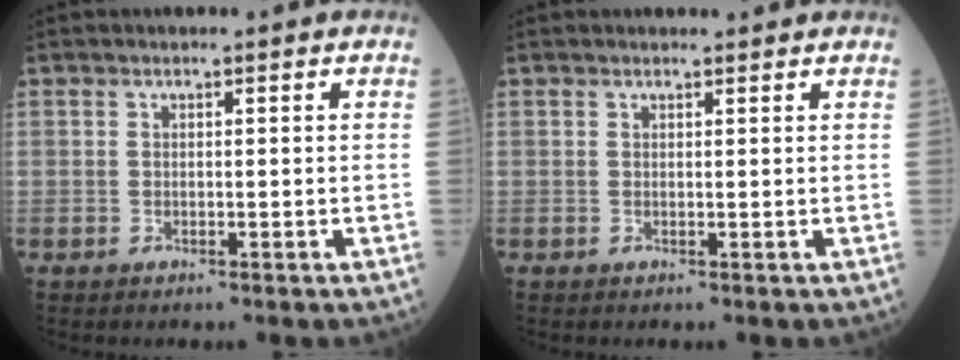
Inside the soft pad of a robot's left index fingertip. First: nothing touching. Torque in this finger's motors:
{"motor_torque": [0.45, -0.76, 0.27, 0.04]}